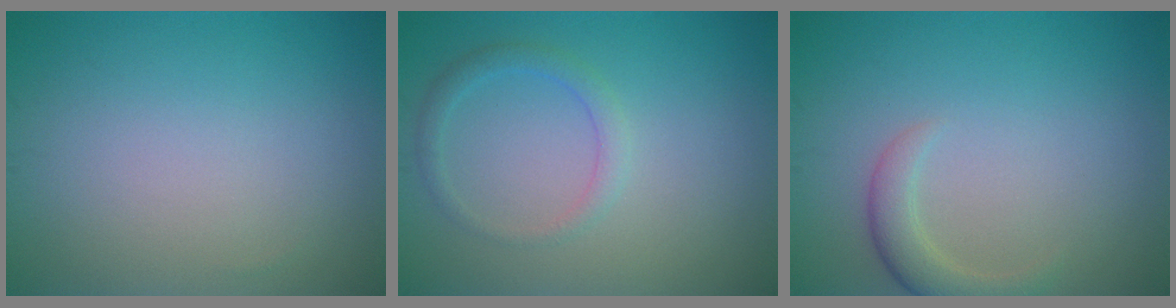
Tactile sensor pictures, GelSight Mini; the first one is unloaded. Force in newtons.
{"total": 1.8, "press": 1.8, "slide": 0.1}
{"total": 2.5, "press": 2.5, "slide": 0.2}